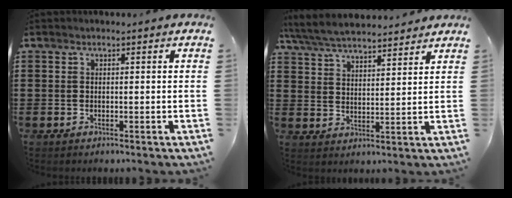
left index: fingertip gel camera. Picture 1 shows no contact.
{"total": 5.8, "force": [5.5, 1.1, 1.6], "torque": [-0.052, -0.018, 0.099]}